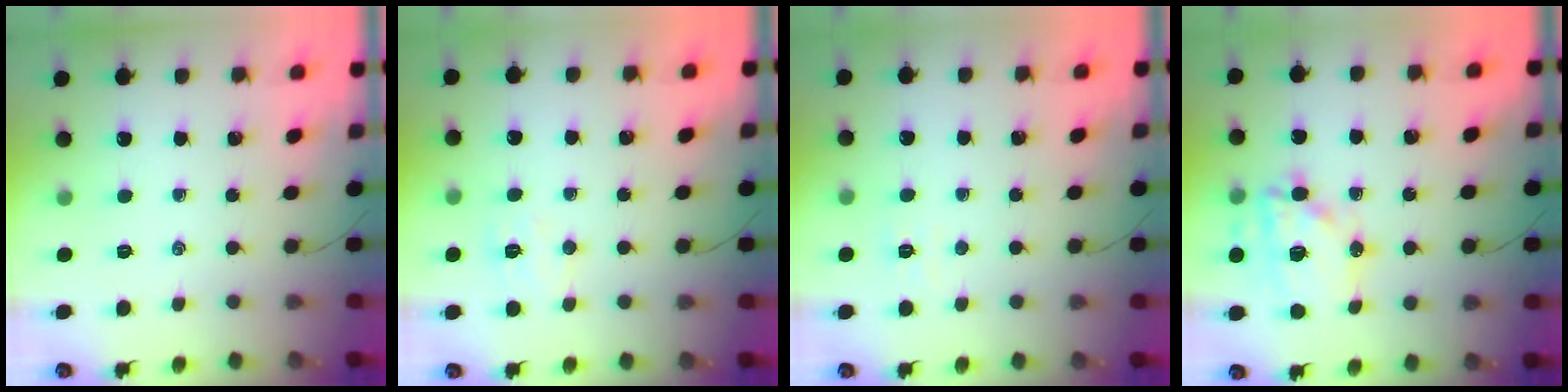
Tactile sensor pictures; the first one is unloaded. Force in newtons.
{"total": 5.7, "press": 5.6, "slide": 1.1}
{"total": 3.6, "press": 3.5, "slide": 1.0}
{"total": 15.5, "press": 15.2, "slide": 3.0}